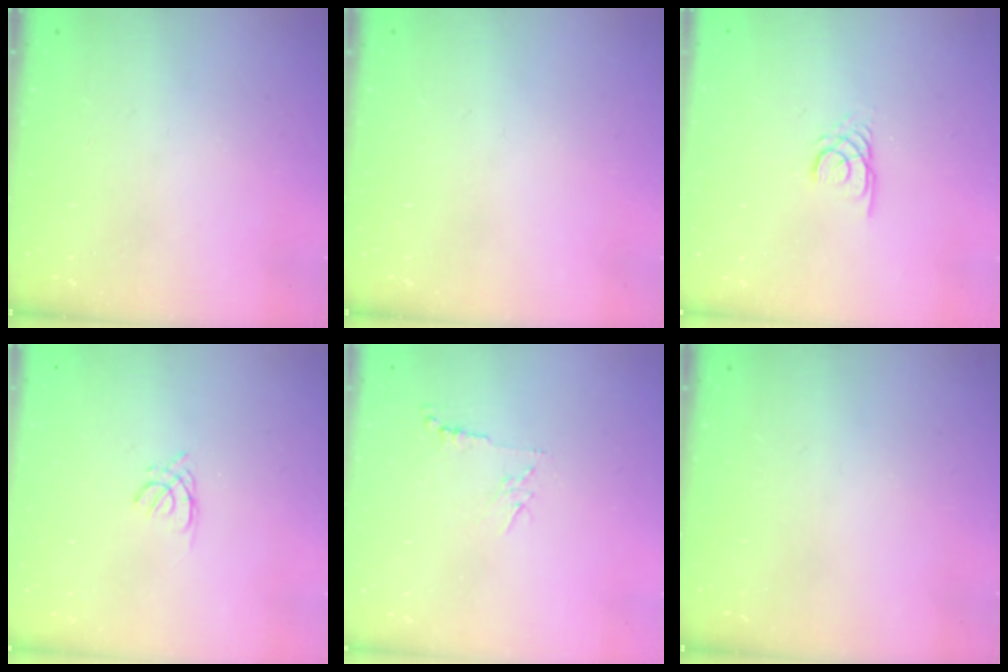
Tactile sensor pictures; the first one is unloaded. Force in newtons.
{"total": 0.0}
{"total": 2.2, "press": 2.2, "slide": 0.1}
{"total": 1.7, "press": 1.7, "slide": 0.3}
{"total": 5.5, "press": 5.5, "slide": 0.7}
{"total": 0.0}